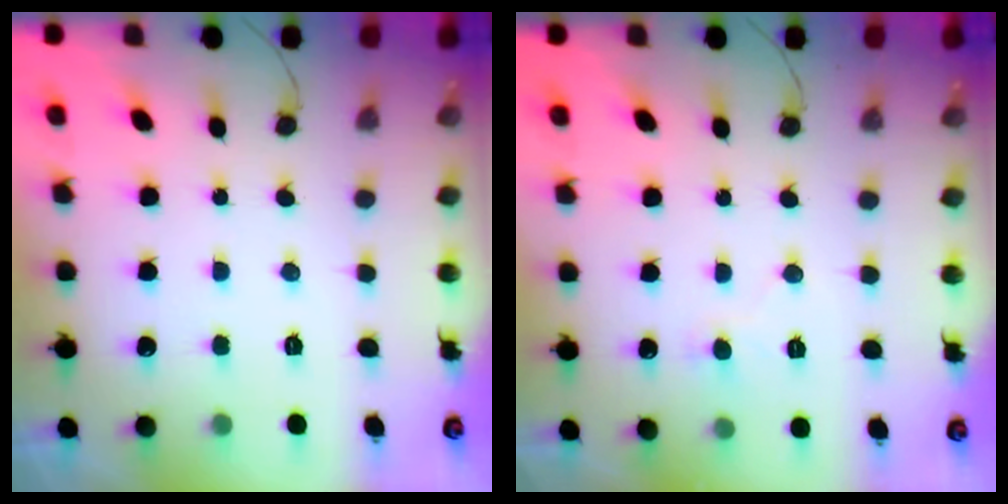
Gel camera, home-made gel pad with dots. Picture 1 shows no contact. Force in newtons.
{"total": 6.2, "press": 6.1, "slide": 0.4}